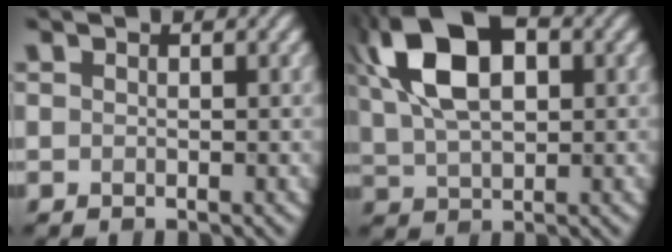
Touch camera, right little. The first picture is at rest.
{"total": 11.8, "force": [4.1, 6.7, 8.8], "torque": [-0.178, 0.036, 0.068]}